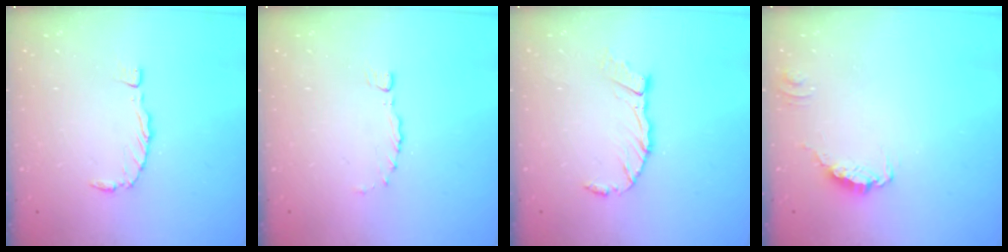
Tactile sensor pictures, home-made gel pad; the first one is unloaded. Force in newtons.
{"total": 0.0}
{"total": 8.8, "press": 8.7, "slide": 1.3}
{"total": 0.0}